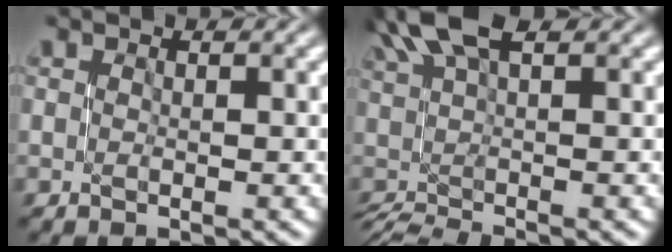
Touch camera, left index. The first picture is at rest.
{"total": 6.0, "force": [2.8, 1.6, 5.1], "torque": [-0.072, 0.013, 0.044]}